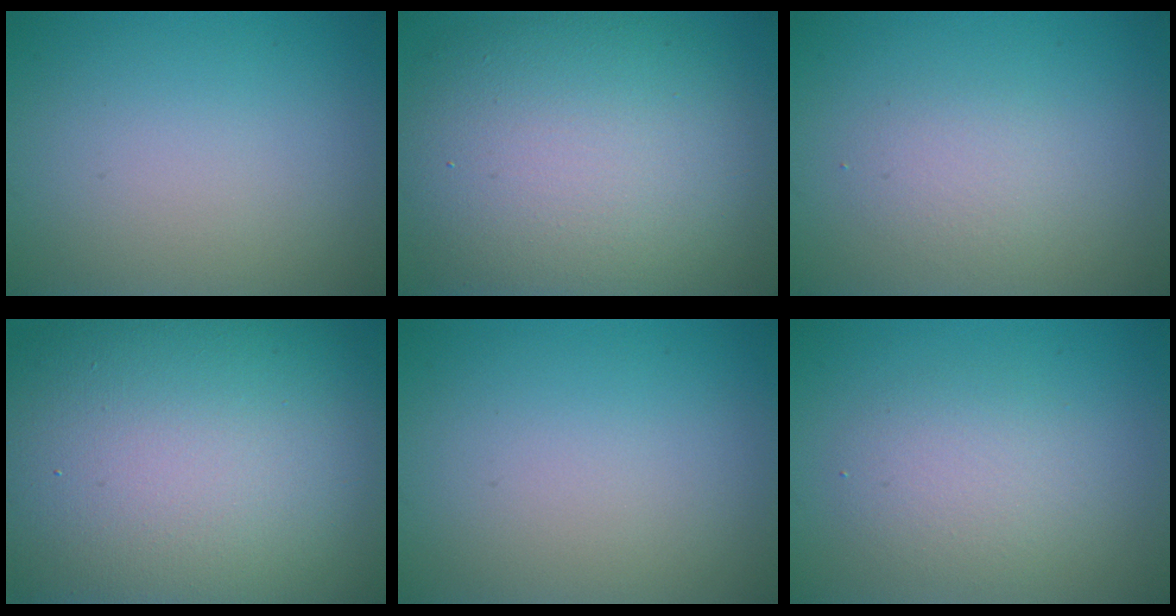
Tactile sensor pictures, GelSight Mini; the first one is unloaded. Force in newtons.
{"total": 12.9, "press": 12.9, "slide": 1.1}
{"total": 1.7, "press": 1.7, "slide": 0.2}
{"total": 20.5, "press": 20.5, "slide": 1.4}
{"total": 0.0}
{"total": 2.9, "press": 2.8, "slide": 0.3}